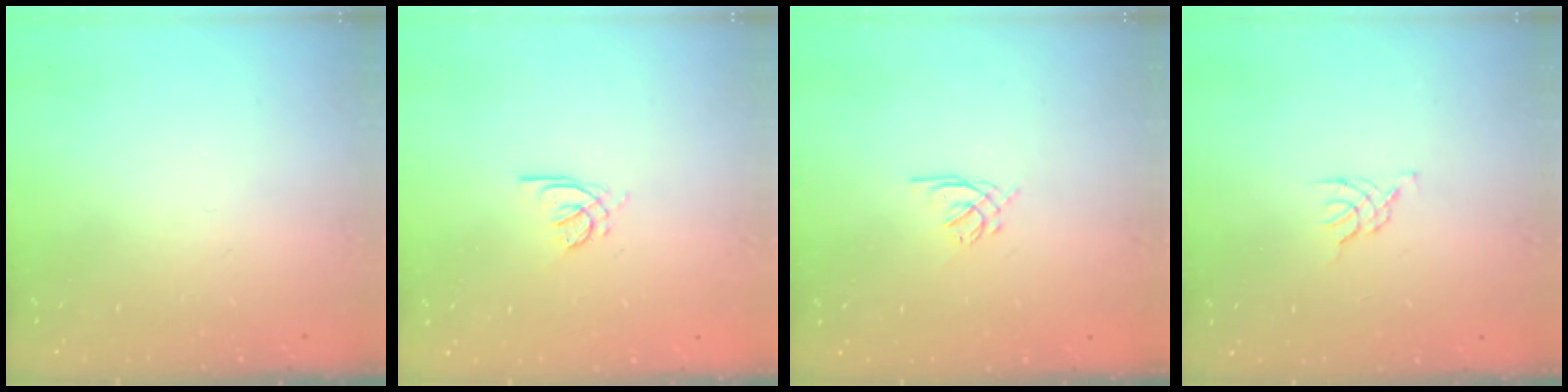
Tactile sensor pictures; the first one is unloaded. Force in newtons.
{"total": 2.4, "press": 2.4, "slide": 0.6}
{"total": 1.2, "press": 1.1, "slide": 0.5}
{"total": 0.8, "press": 0.7, "slide": 0.3}